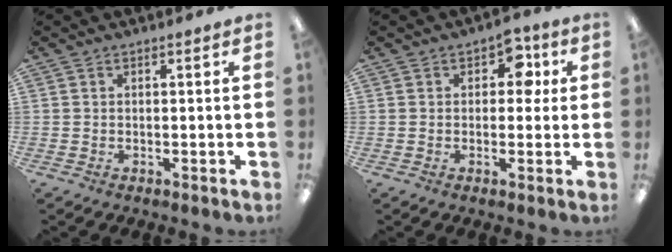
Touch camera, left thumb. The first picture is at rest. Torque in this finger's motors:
{"motor_torque": [-0.11, 0.02, -0.15, 0.08, 0.01]}